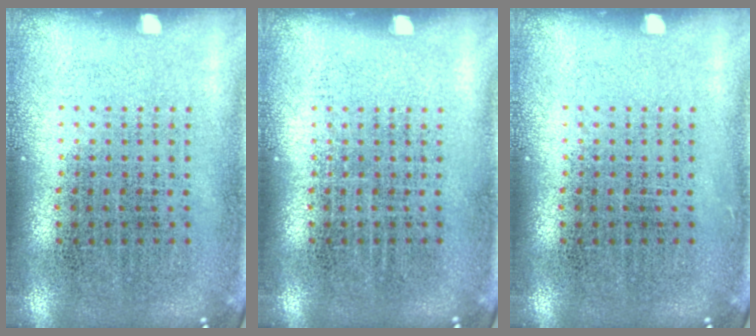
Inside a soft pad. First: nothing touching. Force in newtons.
{"total": 0.0}
{"total": 0.0}